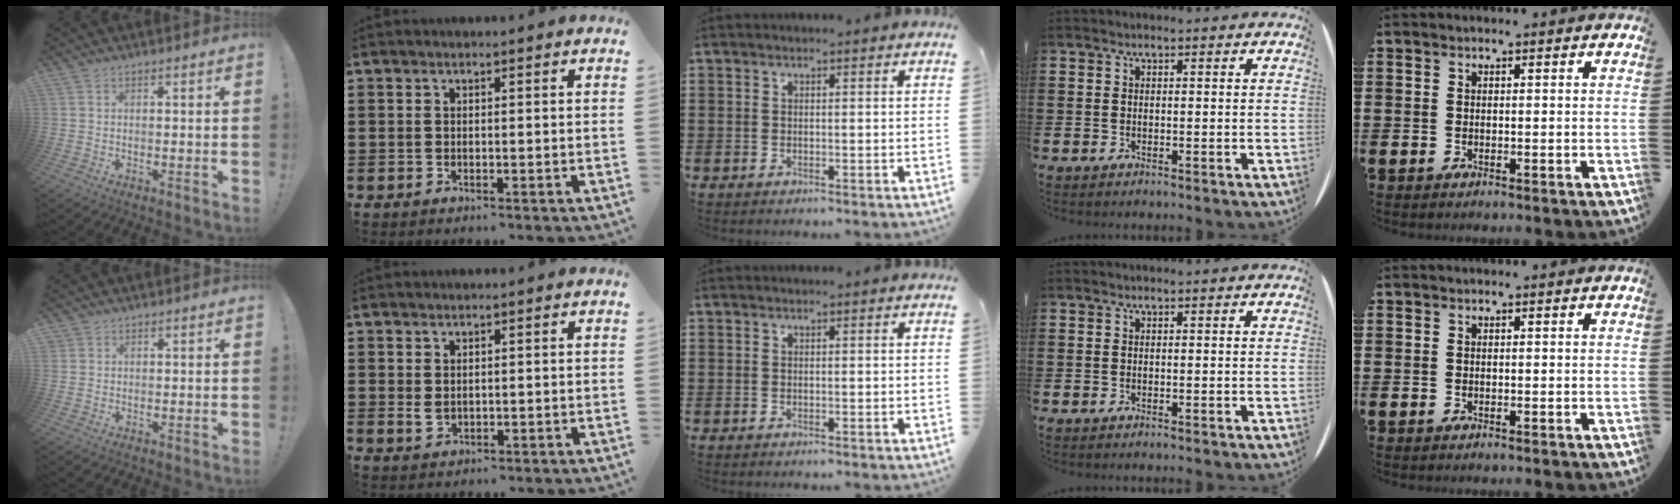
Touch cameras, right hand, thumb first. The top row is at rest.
{"thumb": {"total": 0.9, "force": [0.6, 0.7, 0.0], "torque": [-0.001, 0.000, 0.012]}, "index": {"total": 1.5, "force": [0.4, 1.0, 1.1], "torque": [-0.030, 0.000, 0.005]}}